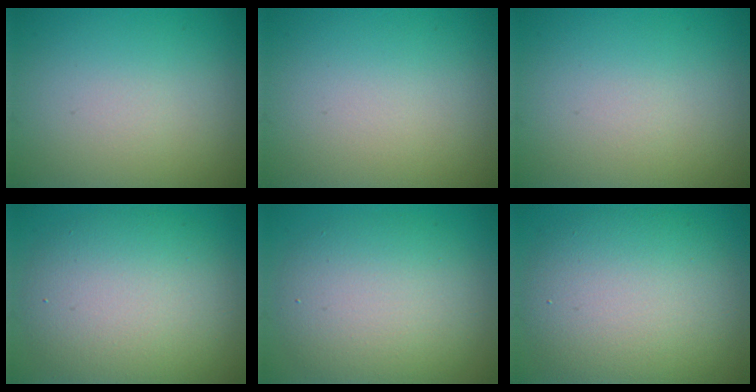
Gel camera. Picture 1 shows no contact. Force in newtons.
{"total": 0.0}
{"total": 0.0}
{"total": 8.7, "press": 8.7, "slide": 0.6}
{"total": 6.9, "press": 6.9, "slide": 0.5}
{"total": 9.4, "press": 9.4, "slide": 0.2}